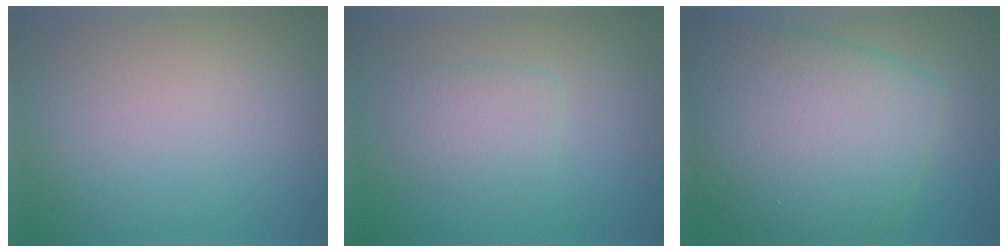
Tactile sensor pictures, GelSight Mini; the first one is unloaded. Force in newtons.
{"total": 2.1, "press": 2.1, "slide": 0.1}
{"total": 10.3, "press": 10.3, "slide": 0.2}